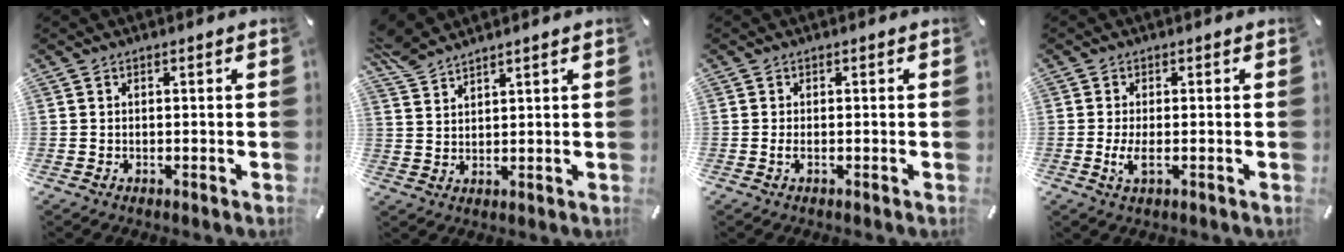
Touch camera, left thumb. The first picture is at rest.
{"total": 5.3, "force": [4.9, 0.7, 1.9], "torque": [-0.051, -0.019, 0.094]}
{"total": 1.4, "force": [-0.4, 0.4, 1.2], "torque": [-0.023, -0.002, -0.006]}
{"total": 3.6, "force": [-0.8, 1.2, 3.4], "torque": [-0.078, -0.008, -0.018]}